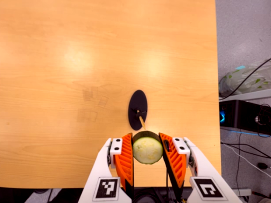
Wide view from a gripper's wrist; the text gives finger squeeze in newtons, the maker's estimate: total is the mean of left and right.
{"total": 12.0, "left": 12.5, "right": 11.6}